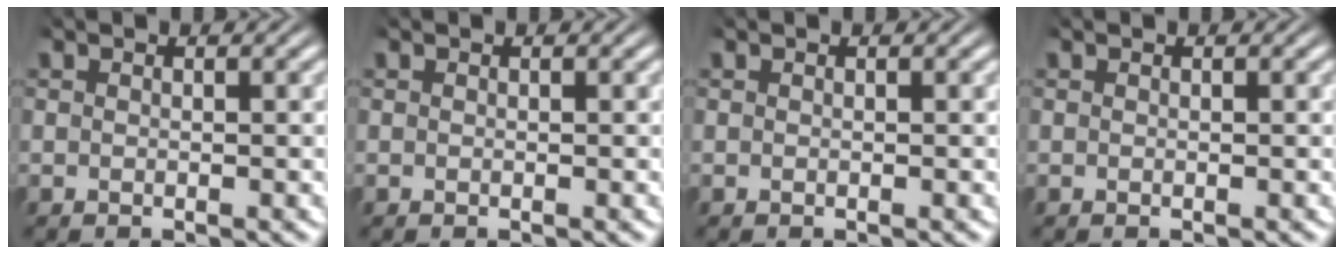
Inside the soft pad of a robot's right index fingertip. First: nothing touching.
{"total": 0.0}
{"total": 0.0}
{"total": 0.0}